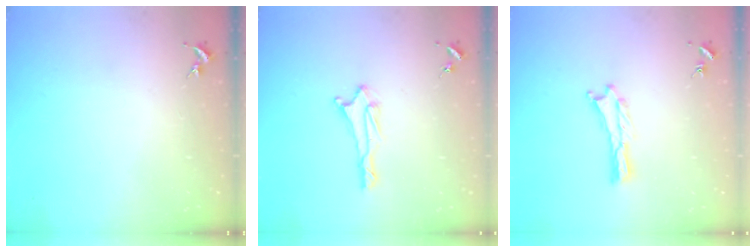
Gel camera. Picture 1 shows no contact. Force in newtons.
{"total": 1.7, "press": 1.6, "slide": 0.6}
{"total": 0.0}